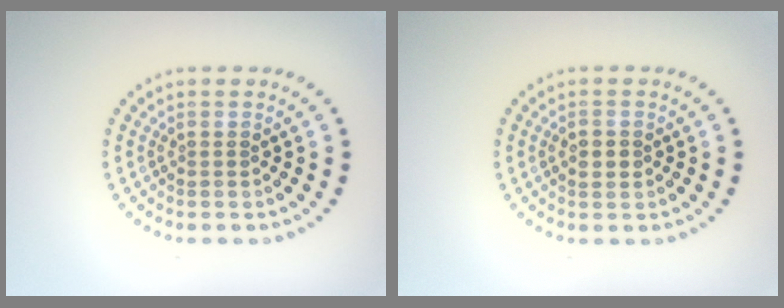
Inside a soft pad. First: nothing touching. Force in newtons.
{"total": 1.4, "press": 1.4, "slide": 0.1}